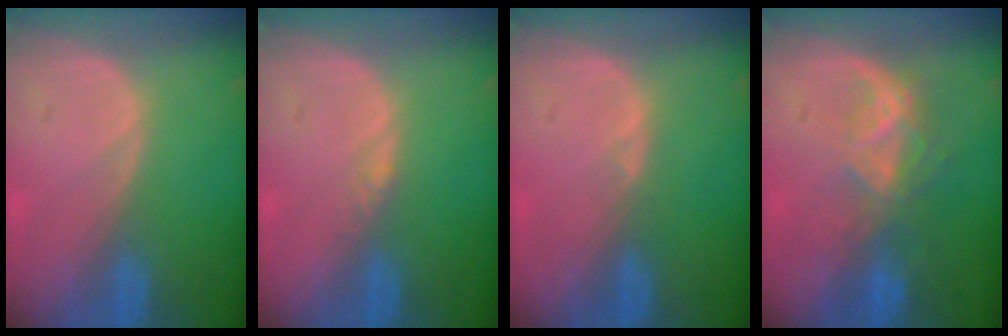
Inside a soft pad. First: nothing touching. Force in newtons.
{"total": 1.0, "press": 0.8, "slide": 0.6}
{"total": 0.6, "press": 0.5, "slide": 0.3}
{"total": 6.8, "press": 5.8, "slide": 3.5}